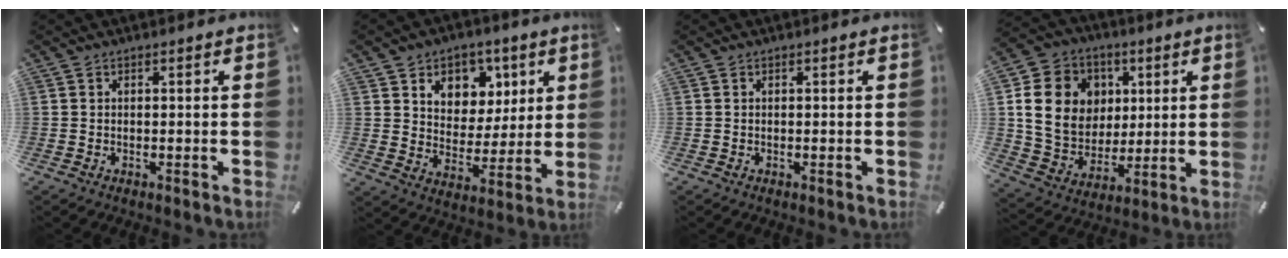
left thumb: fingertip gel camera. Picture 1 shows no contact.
{"total": 9.5, "force": [3.9, 8.3, 2.3], "torque": [-0.026, -0.032, 0.071]}
{"total": 0.0}
{"total": 17.0, "force": [3.8, 14.9, 7.2], "torque": [-0.137, 0.001, 0.077]}